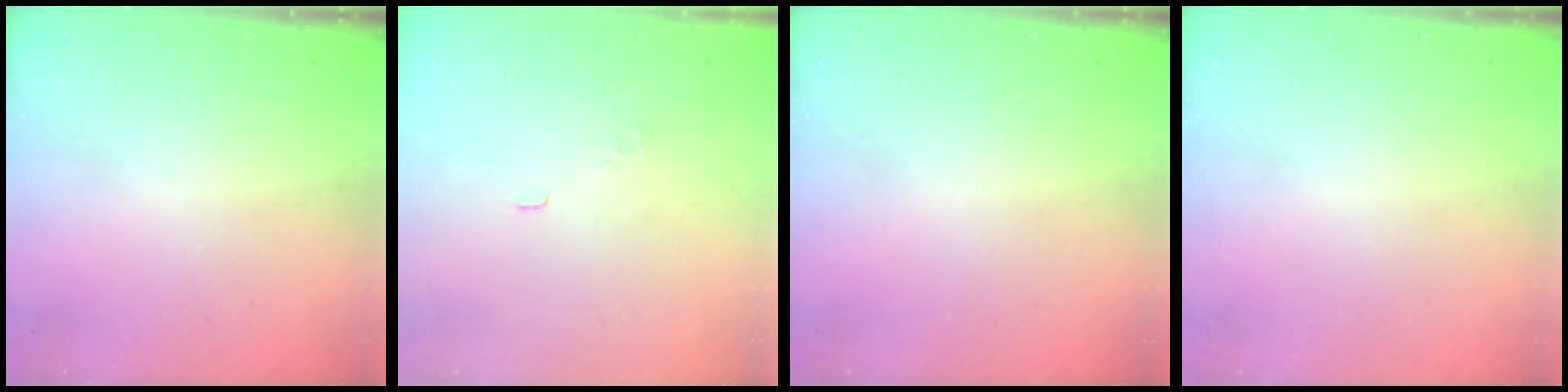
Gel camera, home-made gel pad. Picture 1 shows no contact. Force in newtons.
{"total": 1.8, "press": 1.3, "slide": 1.2}
{"total": 0.0}
{"total": 0.0}